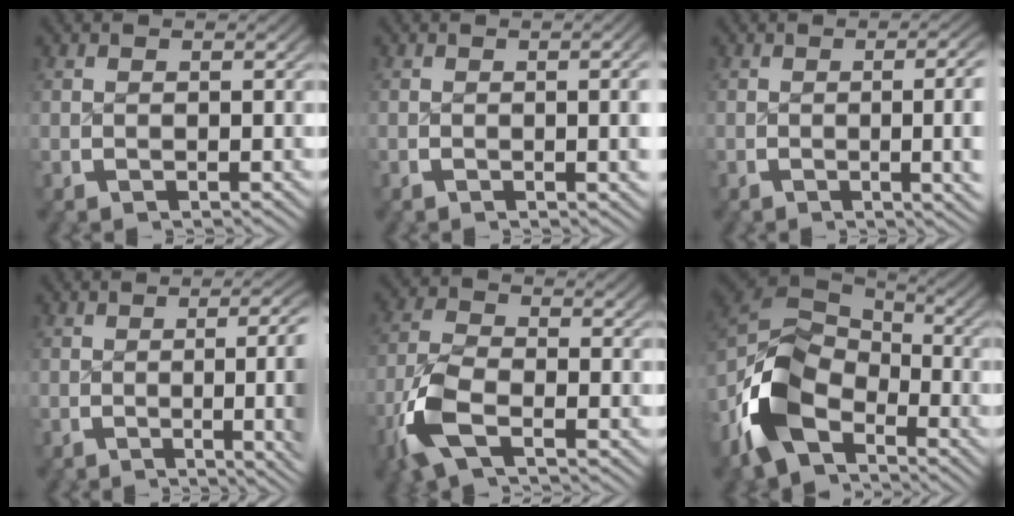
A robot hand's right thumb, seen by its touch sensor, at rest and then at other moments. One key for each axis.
{"total": 2.2, "fx": -0.4, "fy": 0.2, "fz": 2.1, "tx": -0.024, "ty": 0.008, "tz": -0.010}
{"total": 5.0, "fx": -0.8, "fy": 1.1, "fz": 4.8, "tx": -0.048, "ty": 0.015, "tz": -0.021}
{"total": 7.9, "fx": -1.1, "fy": 2.6, "fz": 7.4, "tx": -0.087, "ty": 0.007, "tz": -0.023}
{"total": 5.9, "fx": -2.4, "fy": 3.2, "fz": 4.4, "tx": -0.100, "ty": -0.008, "tz": -0.047}
{"total": 11.5, "fx": -2.0, "fy": 7.5, "fz": 8.4, "tx": -0.171, "ty": -0.024, "tz": -0.026}